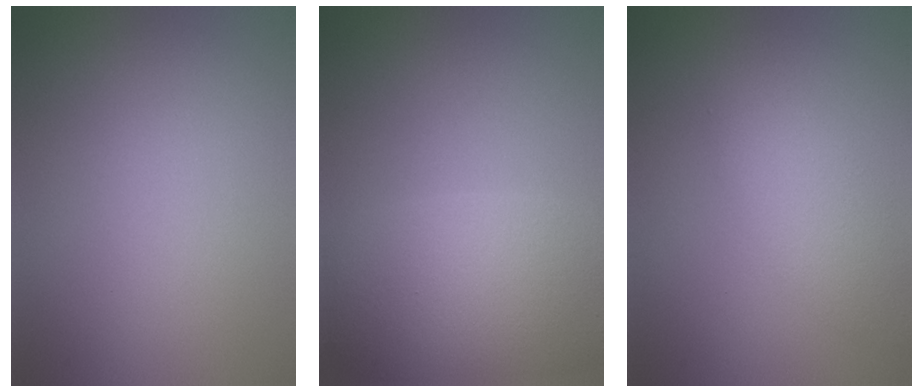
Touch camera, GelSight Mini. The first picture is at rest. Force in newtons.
{"total": 8.2, "press": 8.1, "slide": 0.6}
{"total": 3.3, "press": 3.3, "slide": 0.2}